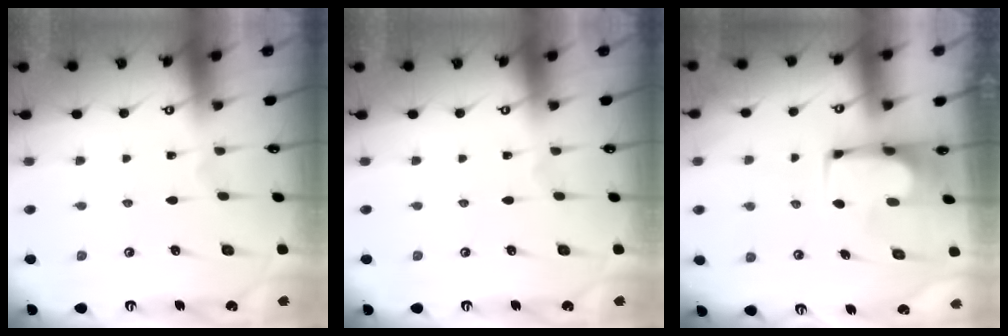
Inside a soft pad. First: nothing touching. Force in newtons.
{"total": 0.0}
{"total": 1.5, "press": 1.5, "slide": 0.2}